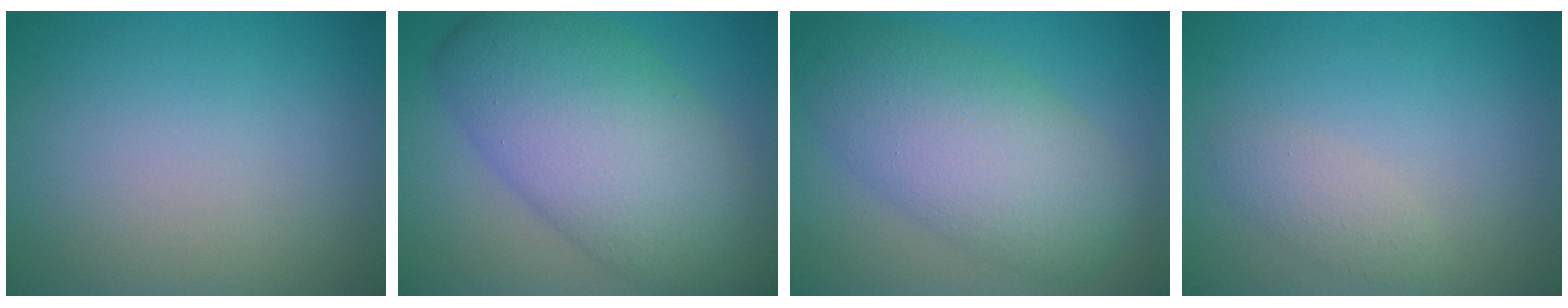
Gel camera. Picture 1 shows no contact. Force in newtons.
{"total": 11.4, "press": 11.4, "slide": 0.3}
{"total": 8.3, "press": 8.3, "slide": 0.4}
{"total": 1.6, "press": 1.6, "slide": 0.1}